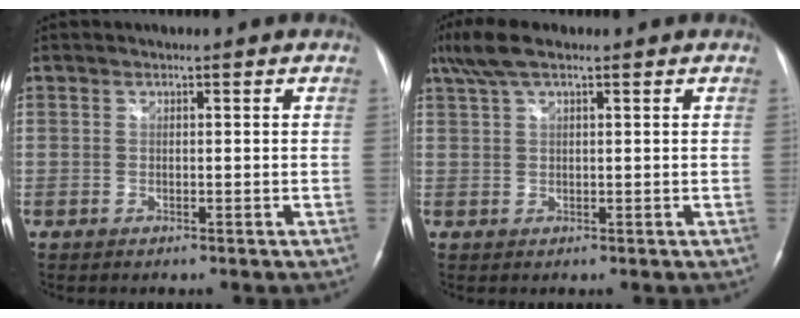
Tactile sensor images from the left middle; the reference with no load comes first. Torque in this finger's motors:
{"motor_torque": [0.42, -0.30, 0.02, 0.02]}